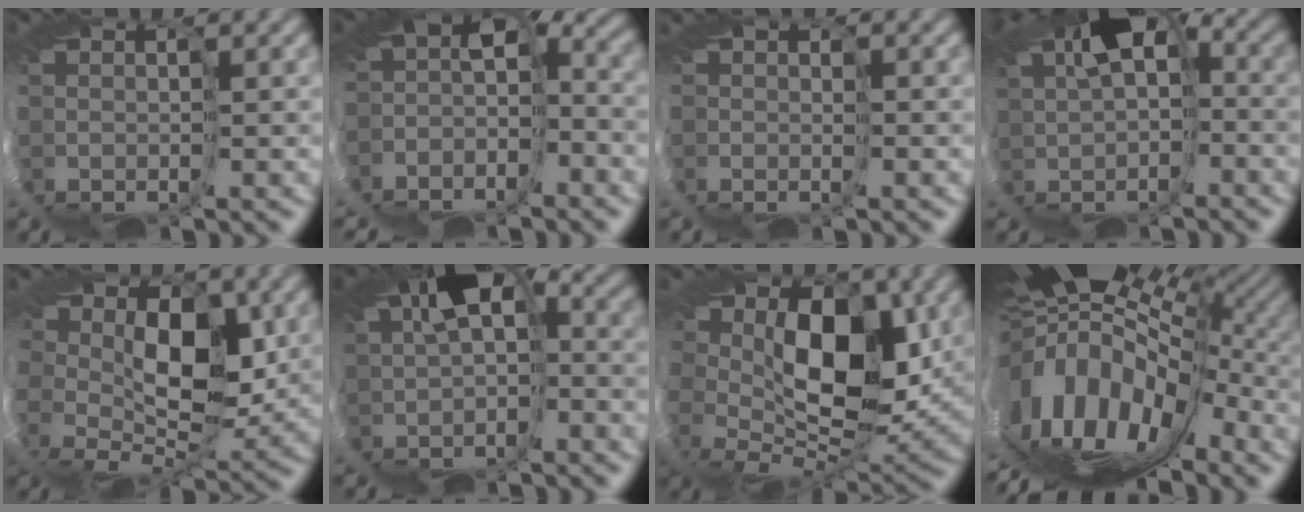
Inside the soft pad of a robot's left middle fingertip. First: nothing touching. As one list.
[{"total": 4.9, "force": [-4.0, 1.6, 2.4], "torque": [-0.061, -0.036, -0.040]}, {"total": 1.4, "force": [-1.1, 0.7, 0.4], "torque": [0.008, -0.001, -0.016]}, {"total": 5.9, "force": [2.1, 3.4, 4.4], "torque": [-0.087, -0.030, 0.060]}, {"total": 6.9, "force": [2.2, 4.3, 4.8], "torque": [-0.071, -0.009, 0.049]}, {"total": 6.2, "force": [0.9, 3.7, 4.9], "torque": [-0.109, -0.026, 0.047]}, {"total": 8.2, "force": [2.6, 4.8, 6.1], "torque": [-0.096, -0.023, 0.060]}, {"total": 12.5, "force": [-0.5, 7.6, 9.9], "torque": [-0.148, -0.014, 0.001]}]